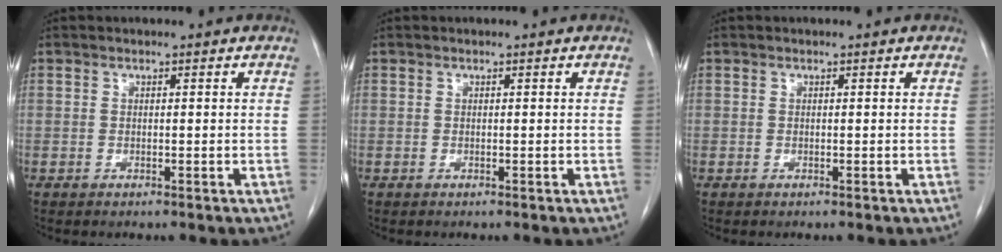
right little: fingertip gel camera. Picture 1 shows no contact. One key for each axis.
{"total": 0.0}
{"total": 0.0}